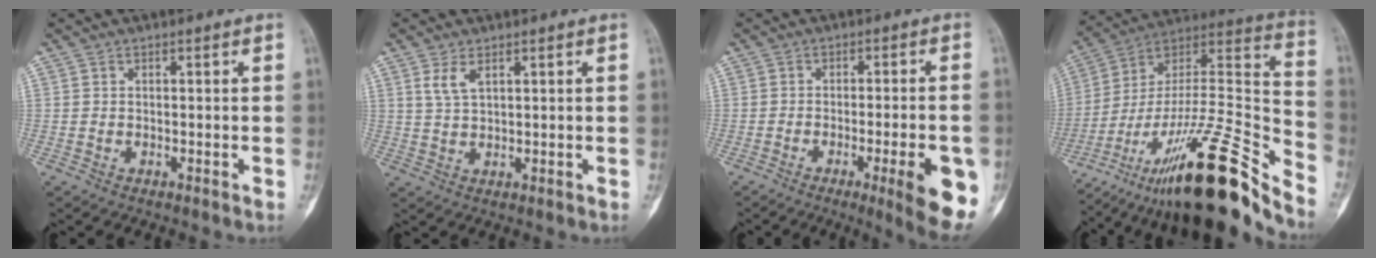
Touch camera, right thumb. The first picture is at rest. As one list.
[{"total": 3.3, "force": [1.7, 1.4, 2.4], "torque": [-0.051, -0.005, 0.042]}, {"total": 12.1, "force": [-4.4, 2.2, 11.1], "torque": [-0.134, -0.001, -0.052]}, {"total": 32.4, "force": [-22.6, 6.4, 22.3], "torque": [-0.311, 0.091, -0.371]}]